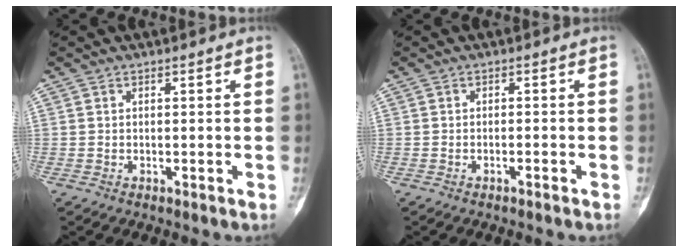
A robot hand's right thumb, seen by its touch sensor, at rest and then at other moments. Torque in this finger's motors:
{"motor_torque": [-0.56, -0.30, -0.21, -0.12, 0.00]}